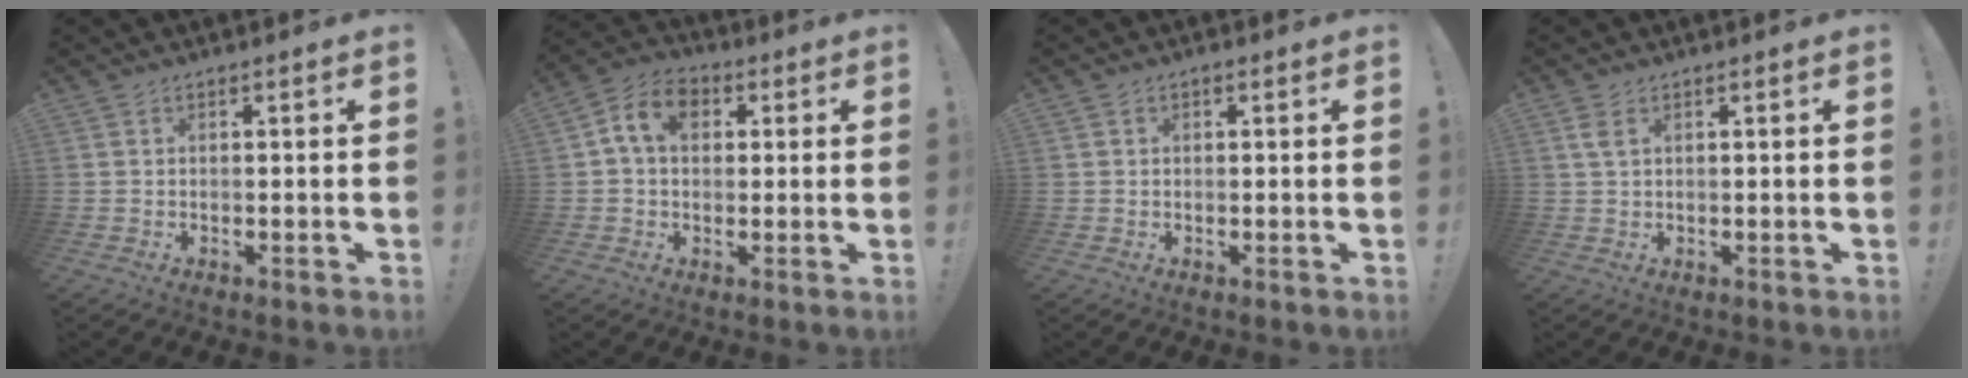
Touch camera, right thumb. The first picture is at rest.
{"total": 9.7, "force": [2.5, 7.1, 6.1], "torque": [-0.092, 0.011, 0.048]}
{"total": 0.7, "force": [0.2, 0.7, 0.2], "torque": [0.002, 0.000, 0.002]}
{"total": 2.8, "force": [1.2, 1.4, 2.2], "torque": [-0.040, 0.001, 0.021]}